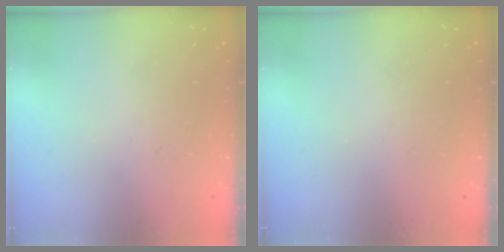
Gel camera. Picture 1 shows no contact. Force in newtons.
{"total": 0.0}